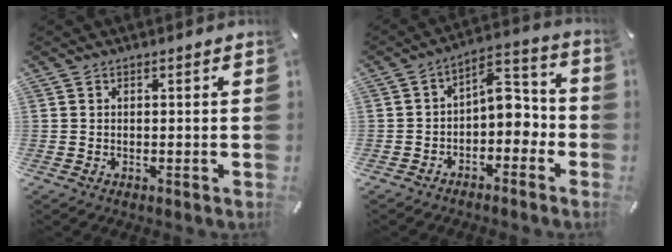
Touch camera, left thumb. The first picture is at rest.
{"total": 7.9, "force": [-0.5, 5.3, 5.9], "torque": [-0.068, -0.004, -0.015]}